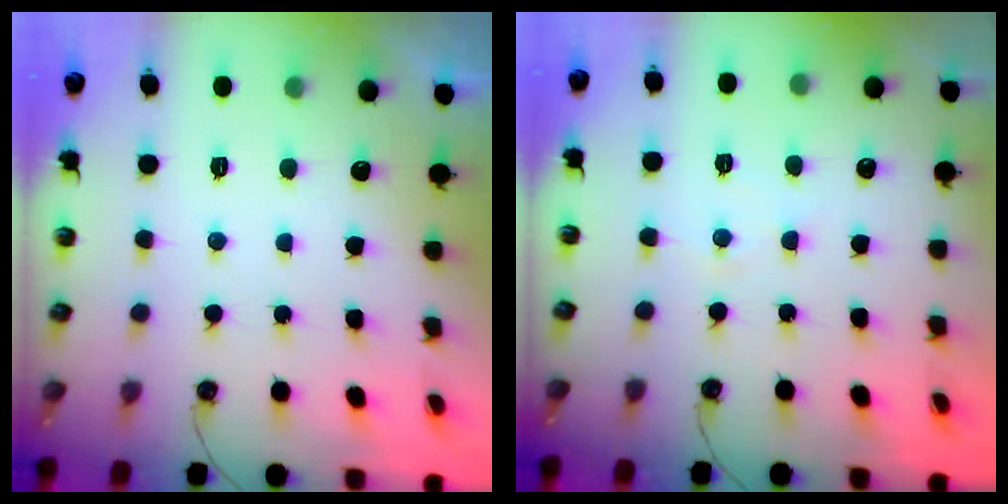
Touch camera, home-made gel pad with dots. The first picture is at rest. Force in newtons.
{"total": 4.8, "press": 4.7, "slide": 0.7}